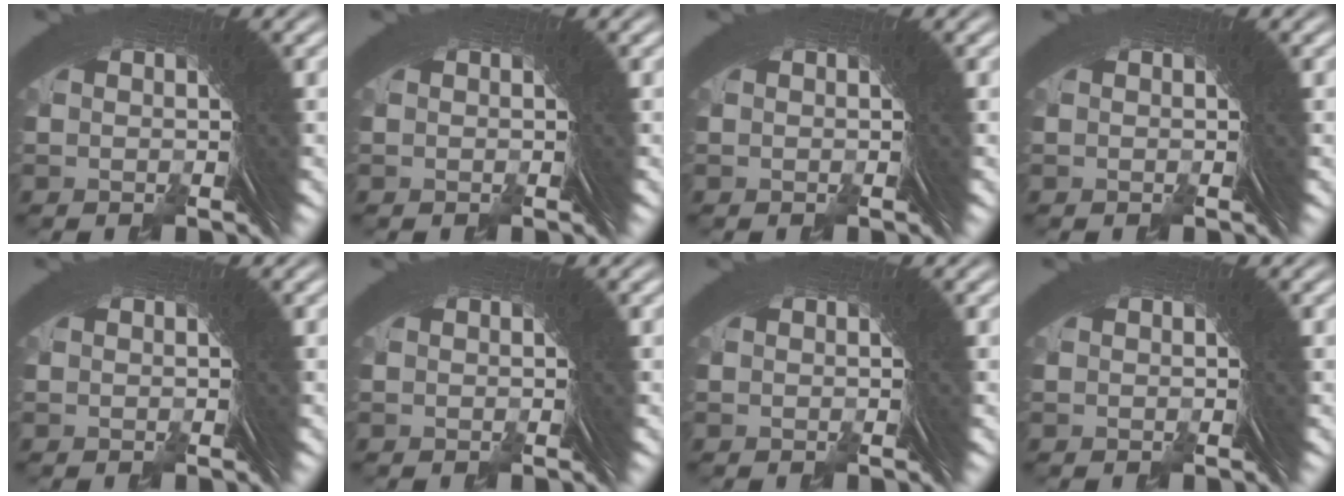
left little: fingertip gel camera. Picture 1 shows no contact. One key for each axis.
{"total": 0.0}
{"total": 0.0}
{"total": 0.0}
{"total": 0.0}
{"total": 0.0}
{"total": 0.0}
{"total": 0.0}